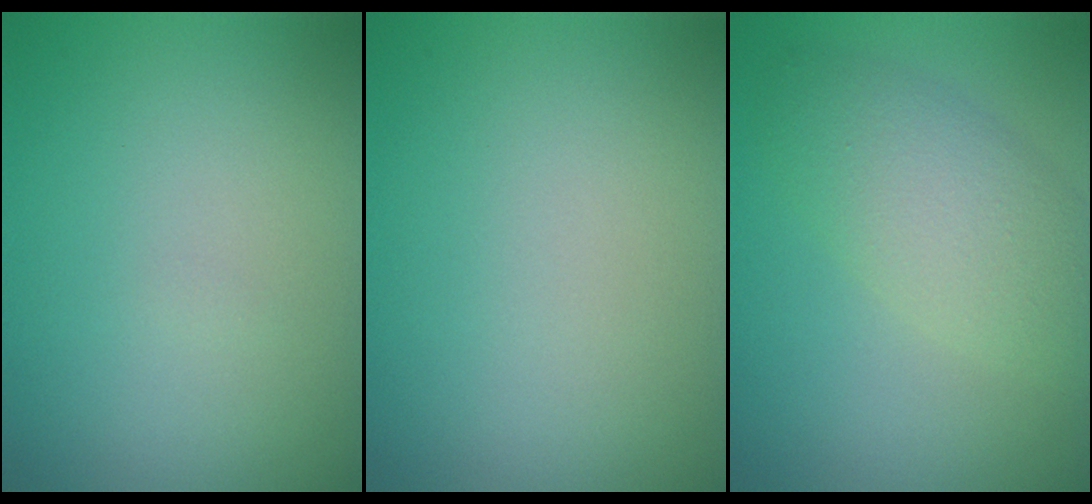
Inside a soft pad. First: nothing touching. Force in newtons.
{"total": 0.0}
{"total": 4.6, "press": 4.6, "slide": 0.2}